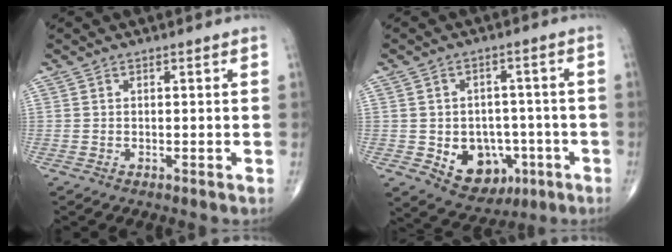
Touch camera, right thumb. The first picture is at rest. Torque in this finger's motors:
{"motor_torque": [-0.02, 0.18, 0.35, 0.22, 0.03]}